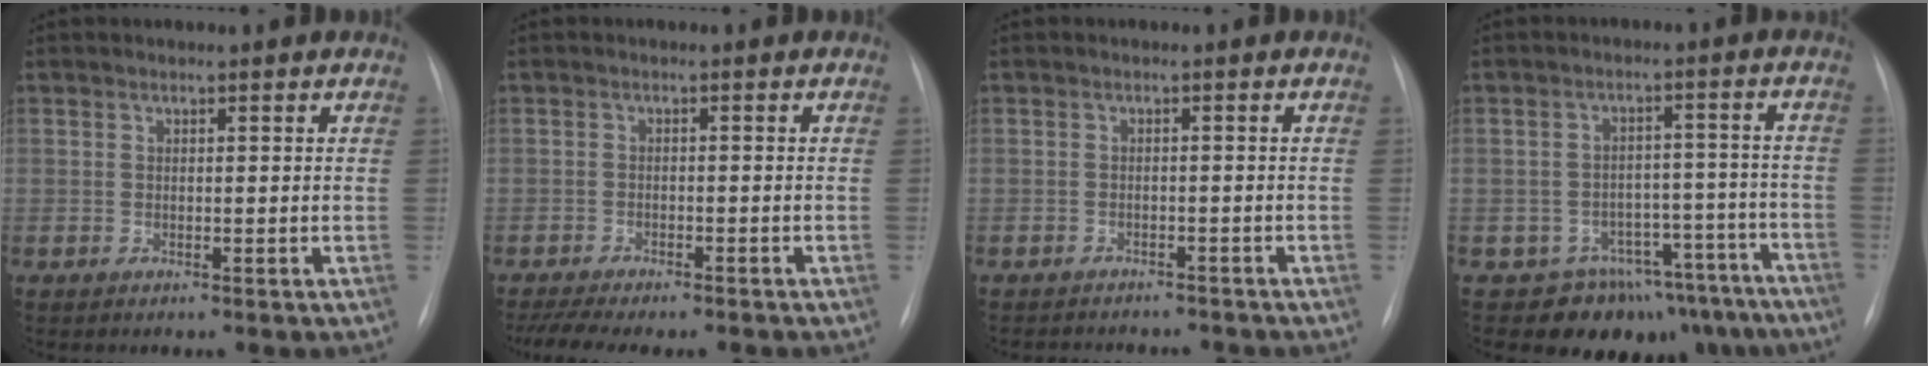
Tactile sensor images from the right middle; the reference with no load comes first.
{"total": 10.3, "force": [-8.9, 1.9, 4.9], "torque": [-0.071, -0.001, -0.124]}
{"total": 6.9, "force": [-6.4, 2.0, 1.4], "torque": [-0.016, 0.002, -0.076]}
{"total": 12.9, "force": [-10.5, 7.4, 1.5], "torque": [0.015, 0.056, -0.124]}